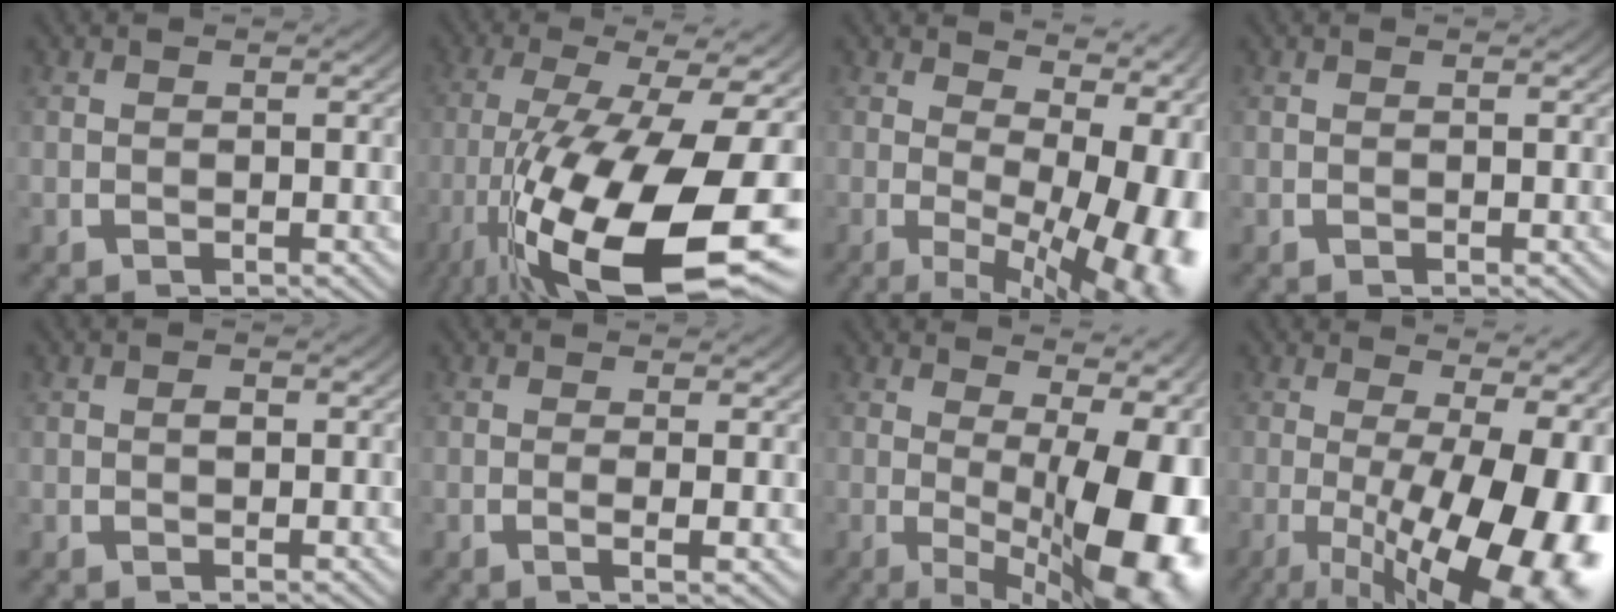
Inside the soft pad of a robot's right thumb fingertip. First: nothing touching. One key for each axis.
{"total": 19.8, "fx": -6.0, "fy": 9.5, "fz": 16.3, "tx": -0.323, "ty": -0.073, "tz": -0.041}
{"total": 13.0, "fx": -1.6, "fy": 6.9, "fz": 10.8, "tx": -0.164, "ty": -0.037, "tz": -0.005}
{"total": 0.0}
{"total": 0.8, "fx": -0.4, "fy": 0.4, "fz": 0.5, "tx": -0.016, "ty": -0.003, "tz": -0.005}
{"total": 1.8, "fx": -0.2, "fy": 0.0, "fz": 1.8, "tx": -0.034, "ty": -0.004, "tz": -0.010}
{"total": 14.8, "fx": -2.1, "fy": 7.5, "fz": 12.6, "tx": -0.173, "ty": -0.051, "tz": -0.003}
{"total": 18.6, "fx": -3.8, "fy": 10.2, "fz": 15.1, "tx": -0.228, "ty": -0.060, "tz": -0.028}